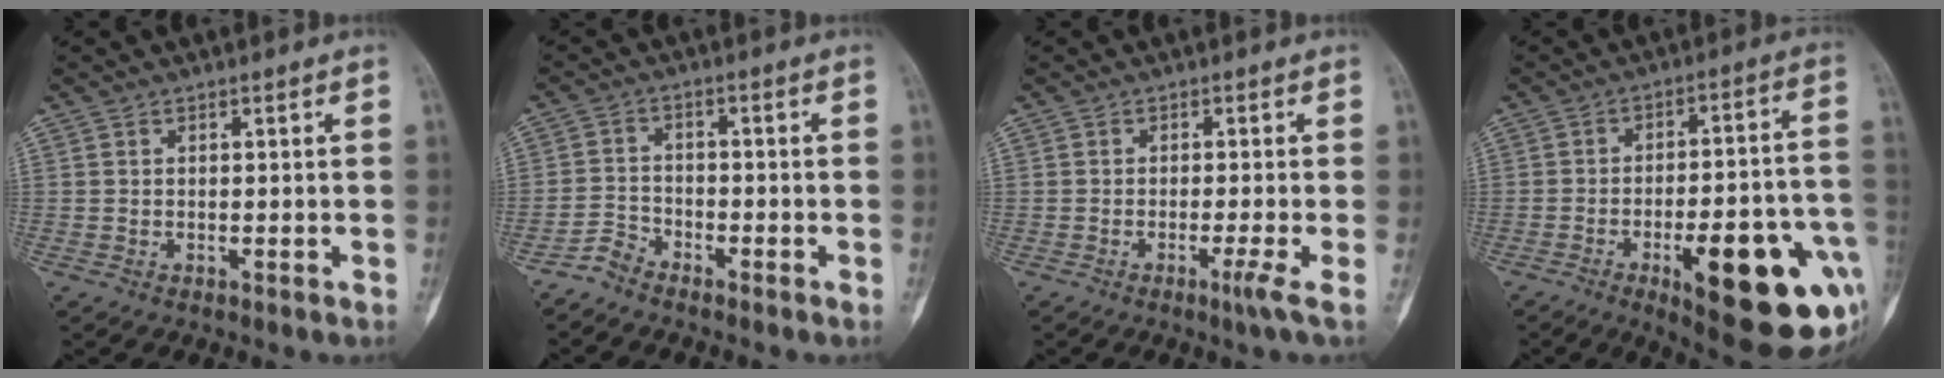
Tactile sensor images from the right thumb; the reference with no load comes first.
{"total": 3.2, "force": [-3.0, 1.2, 0.2], "torque": [-0.002, 0.008, -0.065]}
{"total": 2.8, "force": [-1.3, -0.9, 2.3], "torque": [-0.053, -0.007, -0.027]}
{"total": 24.3, "force": [-8.7, 7.8, 21.3], "torque": [-0.228, 0.028, -0.102]}